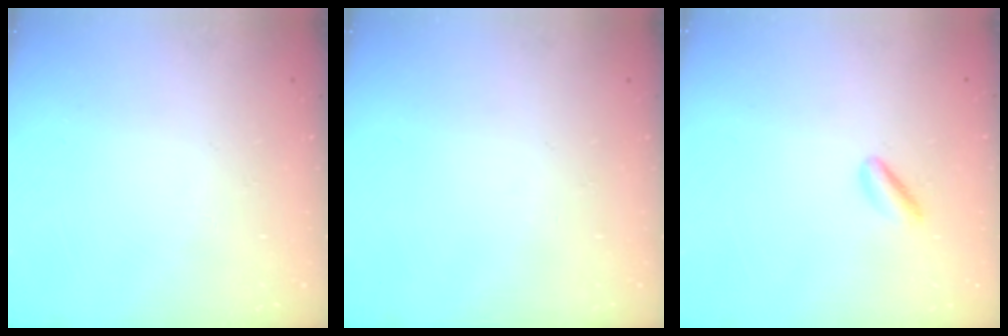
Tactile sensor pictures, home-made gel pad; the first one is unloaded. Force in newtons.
{"total": 0.0}
{"total": 3.6, "press": 3.4, "slide": 1.3}